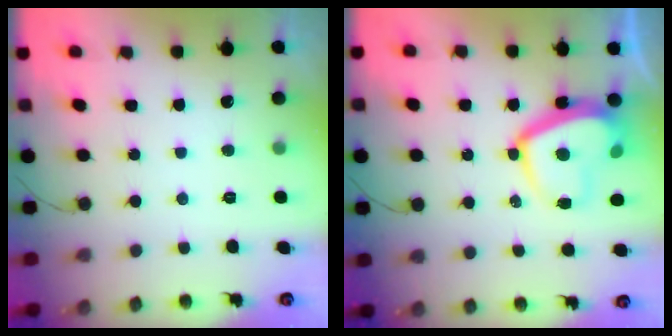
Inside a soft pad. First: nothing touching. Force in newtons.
{"total": 13.2, "press": 13.1, "slide": 1.0}